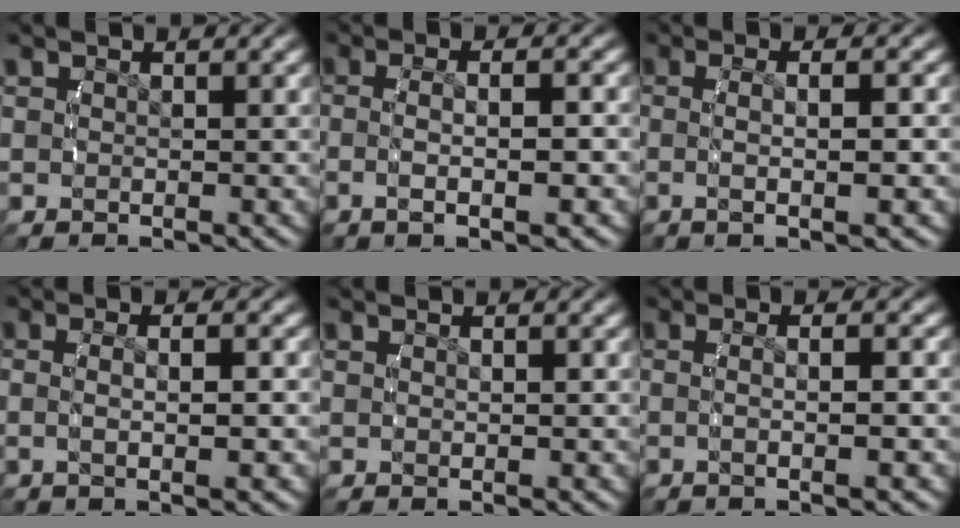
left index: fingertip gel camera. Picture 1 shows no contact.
{"total": 3.6, "force": [-0.8, 0.6, 3.4], "torque": [-0.070, 0.000, -0.011]}
{"total": 3.6, "force": [-0.4, 0.2, 3.5], "torque": [-0.068, 0.000, -0.005]}
{"total": 3.0, "force": [-0.2, 0.3, 2.9], "torque": [-0.057, 0.000, -0.003]}
{"total": 0.0}
{"total": 2.7, "force": [-0.6, -0.3, 2.6], "torque": [-0.053, -0.001, -0.009]}